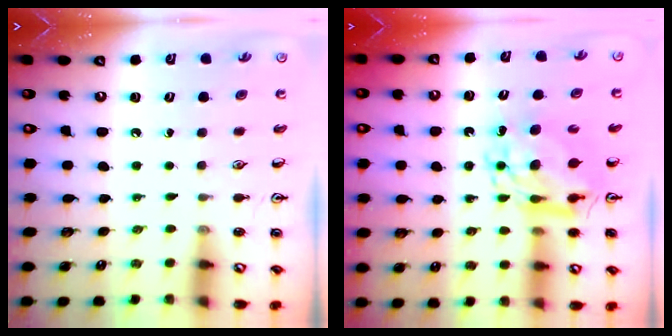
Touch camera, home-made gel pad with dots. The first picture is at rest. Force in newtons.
{"total": 10.0, "press": 9.9, "slide": 1.0}